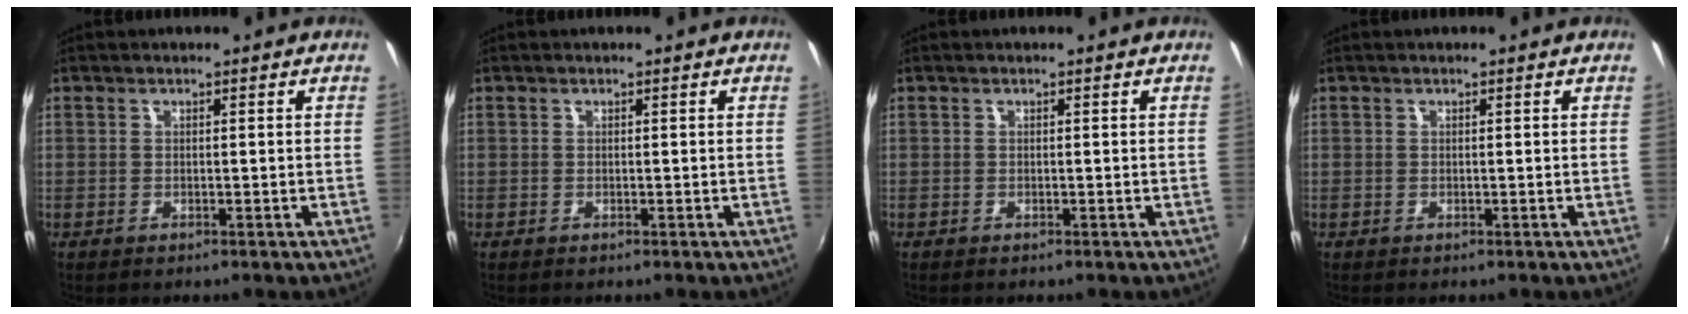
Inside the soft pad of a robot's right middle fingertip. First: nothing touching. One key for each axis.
{"total": 0.0}
{"total": 0.0}
{"total": 0.0}